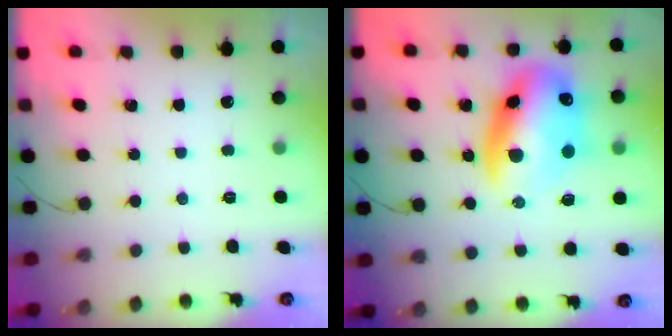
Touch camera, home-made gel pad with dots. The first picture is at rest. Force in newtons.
{"total": 17.3, "press": 16.9, "slide": 3.8}